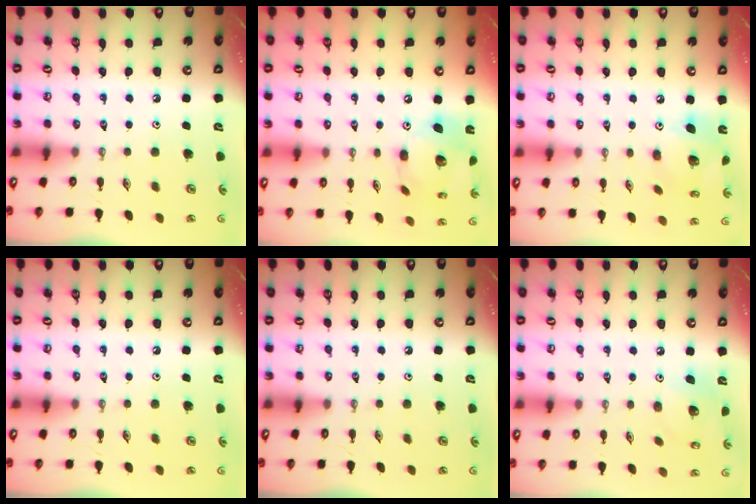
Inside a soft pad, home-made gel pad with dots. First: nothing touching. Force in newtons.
{"total": 15.1, "press": 15.0, "slide": 1.3}
{"total": 11.5, "press": 11.5, "slide": 1.1}
{"total": 0.0}
{"total": 0.0}
{"total": 9.6, "press": 9.4, "slide": 1.9}